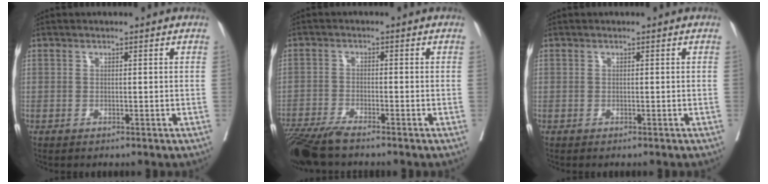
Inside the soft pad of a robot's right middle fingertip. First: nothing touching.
{"total": 7.3, "force": [-6.2, 0.3, 3.9], "torque": [-0.064, -0.022, -0.113]}
{"total": 1.0, "force": [-0.9, 0.1, 0.3], "torque": [-0.004, -0.002, -0.016]}